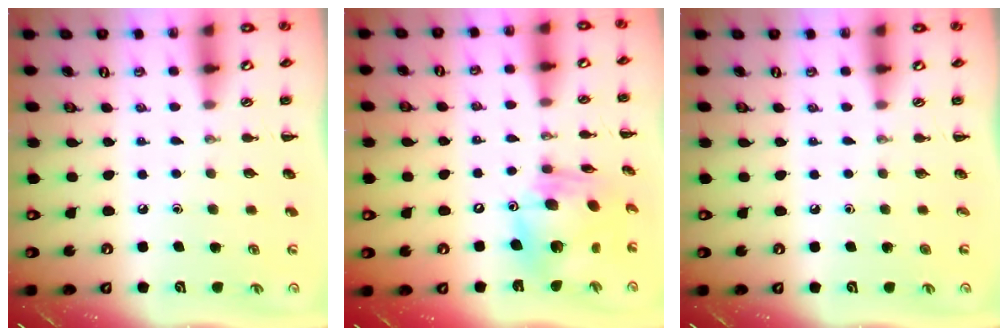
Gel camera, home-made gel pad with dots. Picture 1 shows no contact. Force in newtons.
{"total": 14.0, "press": 13.3, "slide": 4.3}
{"total": 0.0}